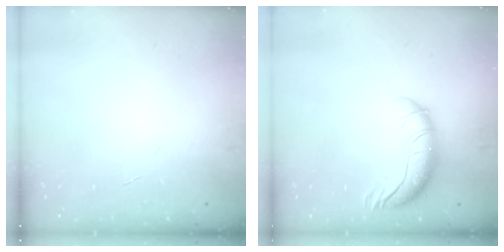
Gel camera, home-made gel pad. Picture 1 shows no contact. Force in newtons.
{"total": 10.3, "press": 9.9, "slide": 3.0}